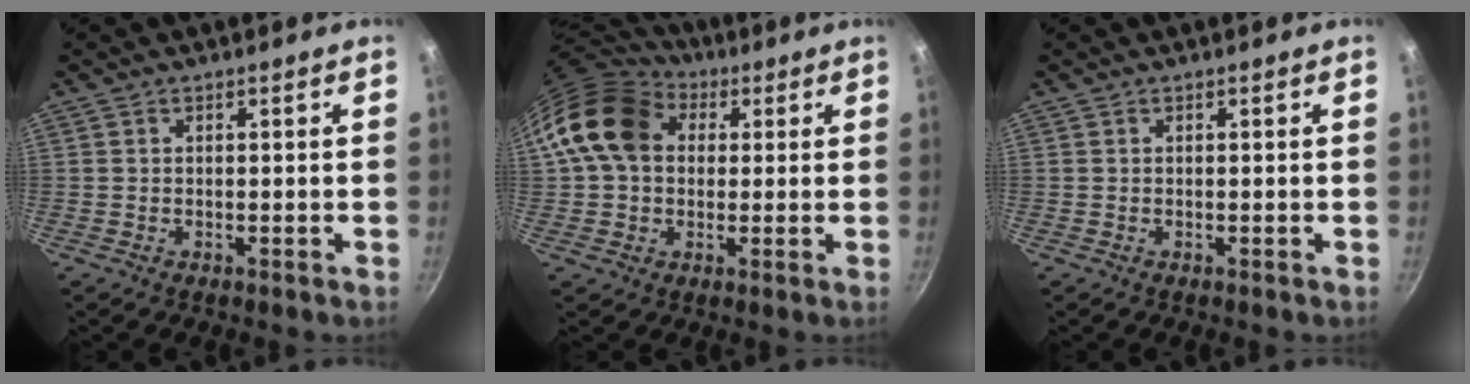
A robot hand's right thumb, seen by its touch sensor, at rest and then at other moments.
{"total": 15.4, "force": [3.3, 11.9, 9.2], "torque": [-0.145, 0.027, 0.045]}
{"total": 0.0}